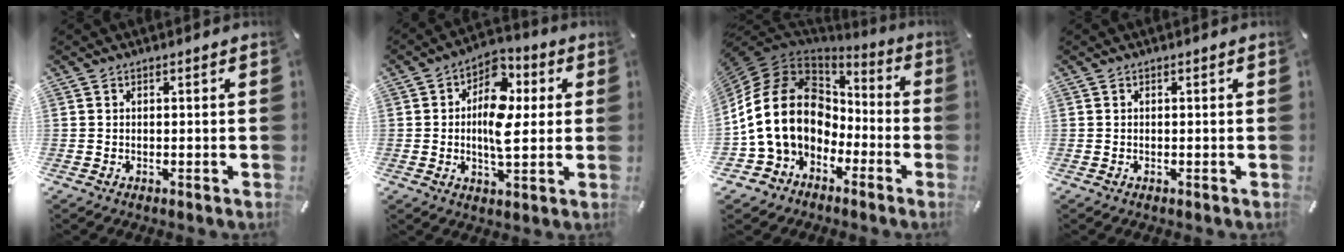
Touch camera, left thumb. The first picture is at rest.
{"total": 11.8, "force": [1.5, 7.0, 9.4], "torque": [-0.149, -0.009, 0.024]}
{"total": 19.3, "force": [-0.4, 15.4, 11.6], "torque": [-0.260, 0.011, -0.006]}
{"total": 0.0}